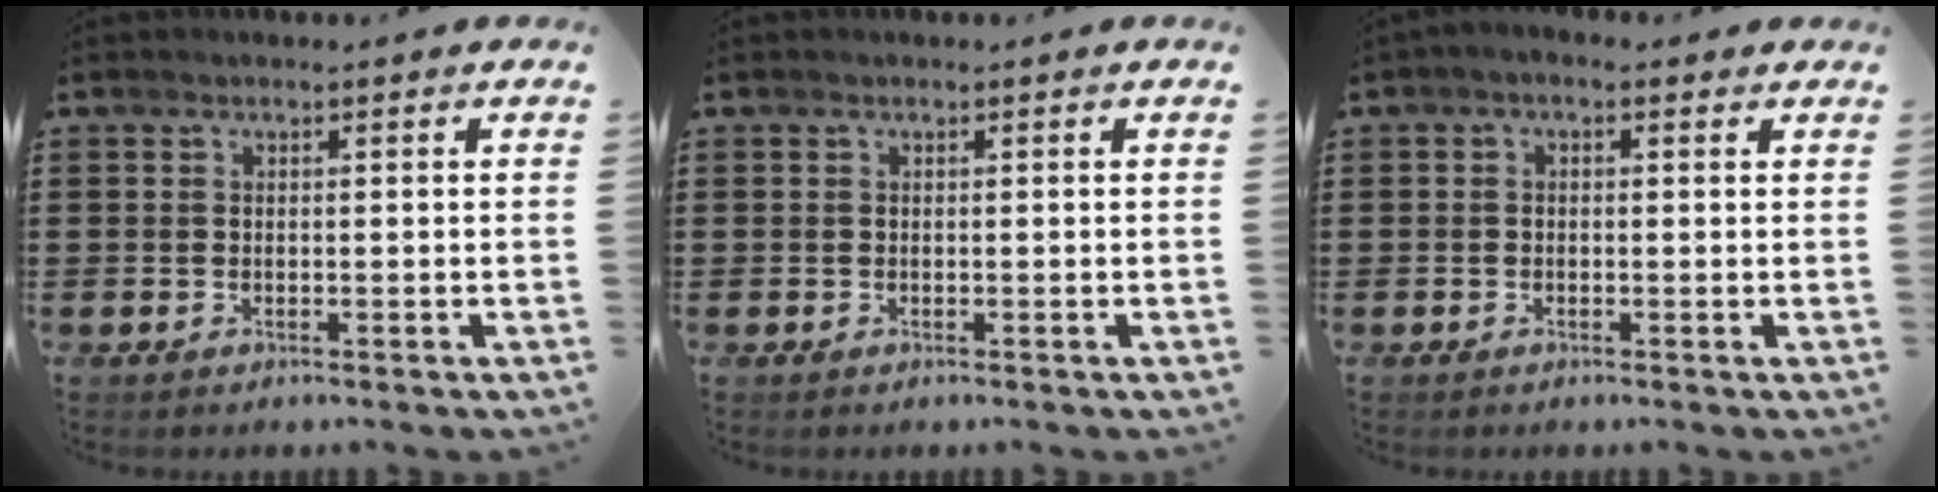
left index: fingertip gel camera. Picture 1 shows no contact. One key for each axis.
{"total": 0.0}
{"total": 1.0, "fx": -0.5, "fy": 0.5, "fz": 0.7, "tx": -0.013, "ty": 0.001, "tz": -0.010}